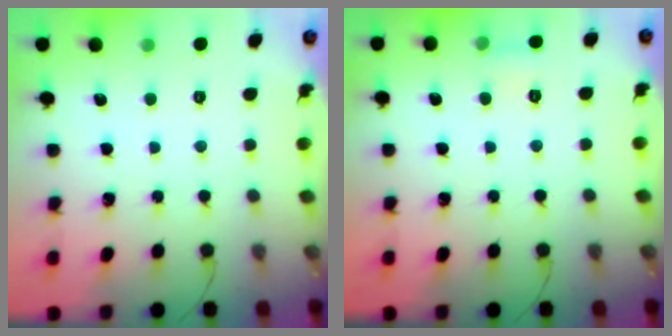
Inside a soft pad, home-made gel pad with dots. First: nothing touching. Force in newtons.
{"total": 5.5, "press": 5.3, "slide": 1.8}